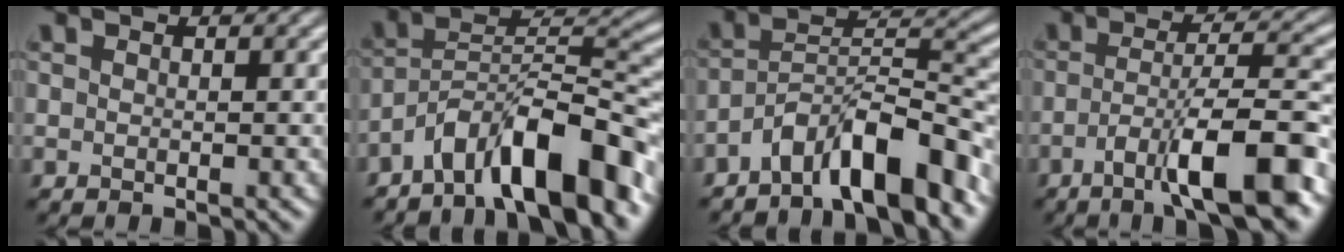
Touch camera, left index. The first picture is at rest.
{"total": 9.8, "force": [-6.6, 2.8, 6.7], "torque": [-0.096, 0.016, -0.119]}
{"total": 8.1, "force": [-5.8, 2.2, 5.3], "torque": [-0.079, 0.013, -0.102]}
{"total": 9.6, "force": [-4.7, 2.1, 8.1], "torque": [-0.125, 0.012, -0.081]}